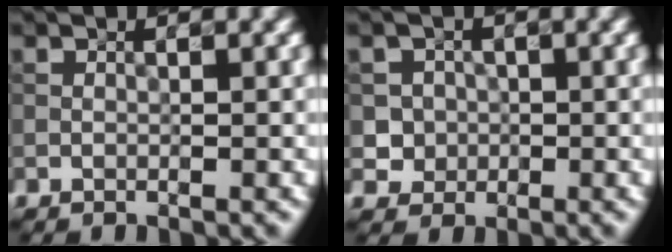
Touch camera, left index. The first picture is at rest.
{"total": 2.4, "force": [-0.2, 2.4, 0.3], "torque": [0.005, 0.003, 0.000]}